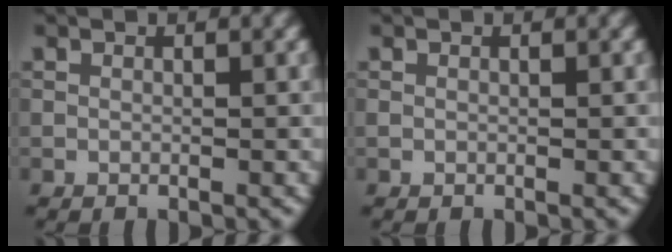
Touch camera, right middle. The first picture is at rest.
{"total": 0.0}